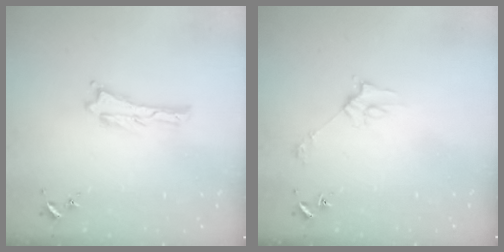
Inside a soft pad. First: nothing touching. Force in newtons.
{"total": 2.8, "press": 2.8, "slide": 0.2}